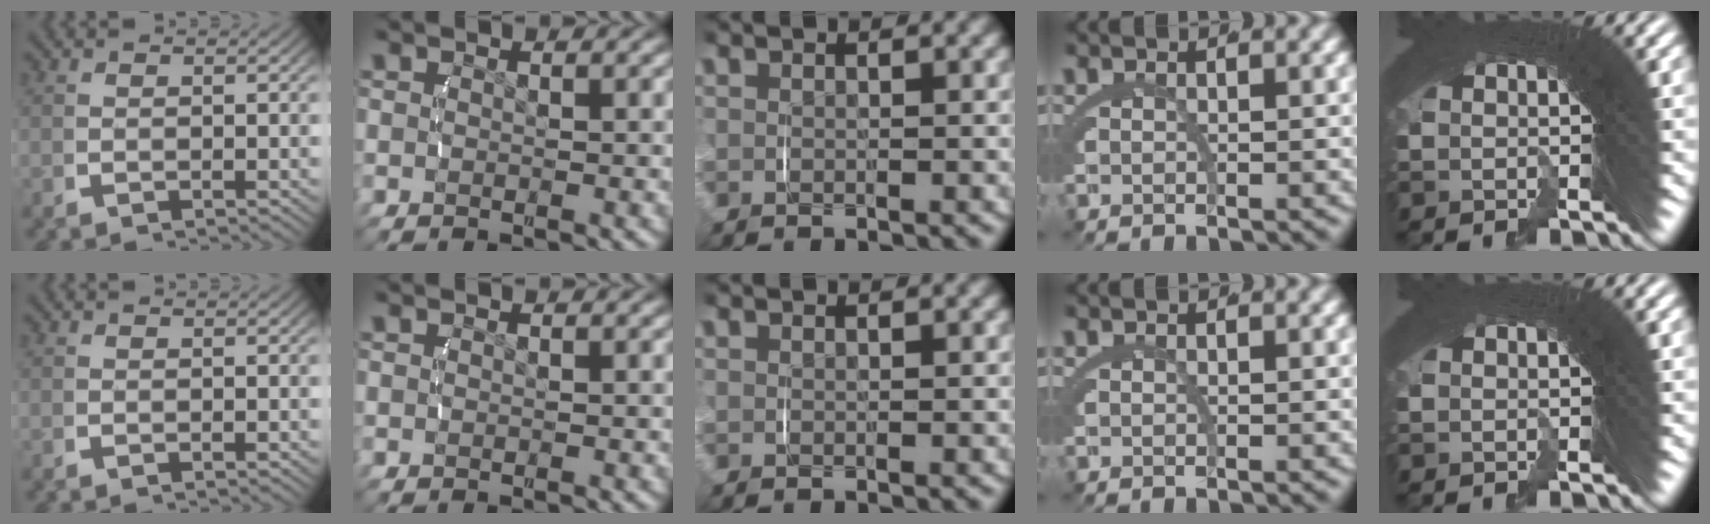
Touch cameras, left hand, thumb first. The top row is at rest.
{}